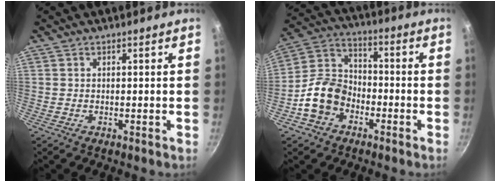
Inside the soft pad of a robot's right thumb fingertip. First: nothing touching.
{"total": 11.5, "force": [-4.8, 8.6, 5.9], "torque": [-0.080, 0.048, -0.106]}